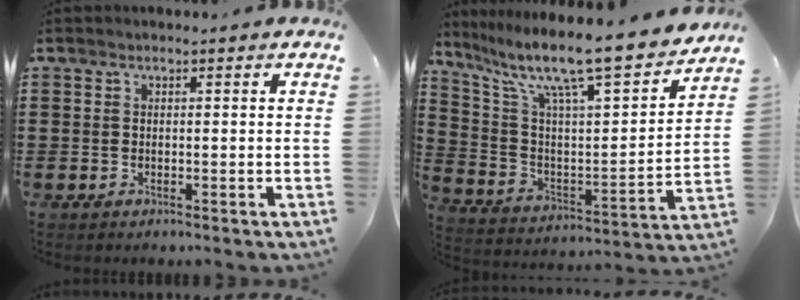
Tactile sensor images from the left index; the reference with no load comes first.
{"total": 11.8, "force": [9.8, 1.0, 6.4], "torque": [-0.151, -0.077, 0.155]}